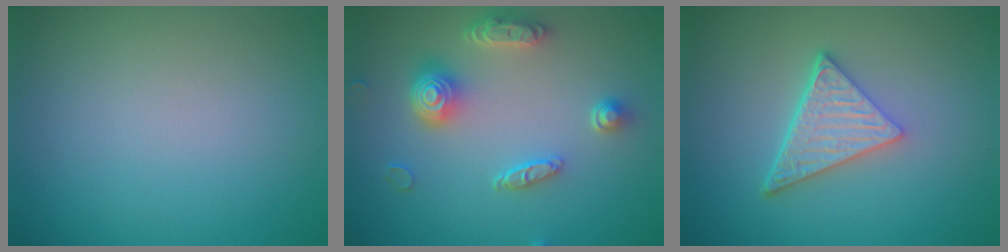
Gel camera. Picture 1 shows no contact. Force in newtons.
{"total": 4.7, "press": 3.7, "slide": 2.8}
{"total": 4.9, "press": 3.5, "slide": 3.4}